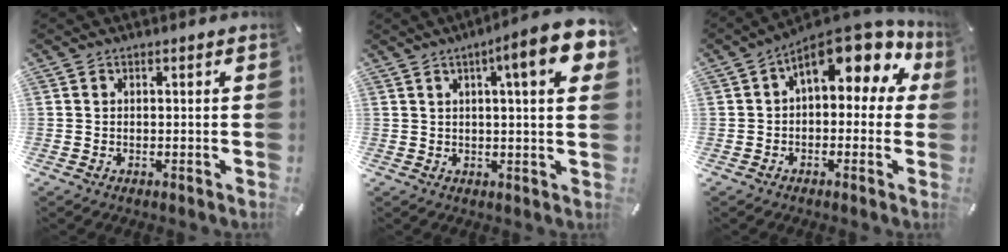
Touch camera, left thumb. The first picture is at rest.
{"total": 12.1, "force": [4.9, 1.8, 10.9], "torque": [-0.151, -0.021, 0.070]}
{"total": 12.5, "force": [6.7, 5.5, 9.1], "torque": [-0.139, -0.049, 0.116]}